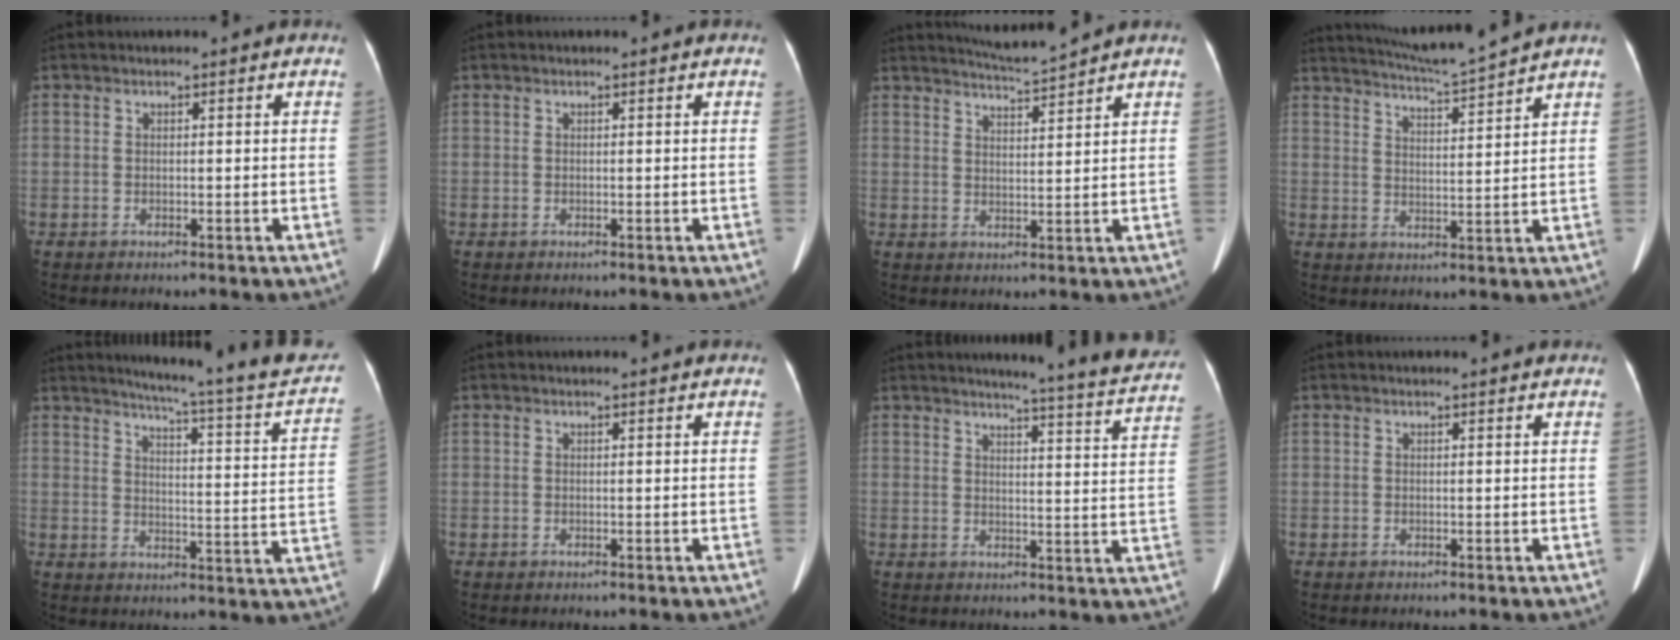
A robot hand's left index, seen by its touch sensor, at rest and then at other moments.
{"total": 0.0}
{"total": 4.9, "force": [4.7, -1.5, 0.6], "torque": [-0.017, -0.009, 0.084]}
{"total": 9.0, "force": [8.5, -2.0, 2.2], "torque": [-0.050, -0.007, 0.142]}
{"total": 21.9, "force": [19.8, -0.2, 9.4], "torque": [-0.129, -0.067, 0.233]}
{"total": 1.8, "force": [1.7, 0.1, 0.4], "torque": [-0.011, 0.008, 0.017]}
{"total": 16.8, "force": [15.7, -0.5, 5.9], "torque": [-0.077, -0.084, 0.164]}
{"total": 2.6, "force": [2.5, 0.2, 0.6], "torque": [-0.013, 0.008, 0.022]}